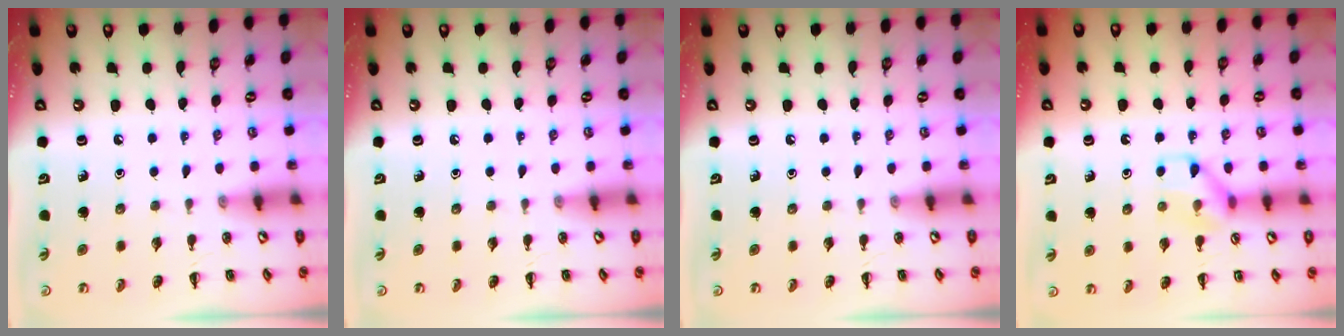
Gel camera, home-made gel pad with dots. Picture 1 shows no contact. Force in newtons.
{"total": 0.0}
{"total": 0.0}
{"total": 9.8, "press": 9.8, "slide": 0.8}